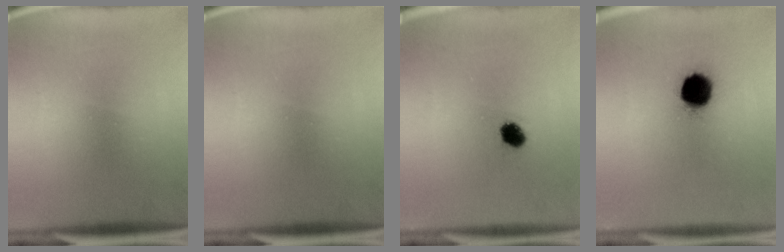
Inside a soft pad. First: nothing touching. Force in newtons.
{"total": 0.0}
{"total": 2.6}
{"total": 11.9}